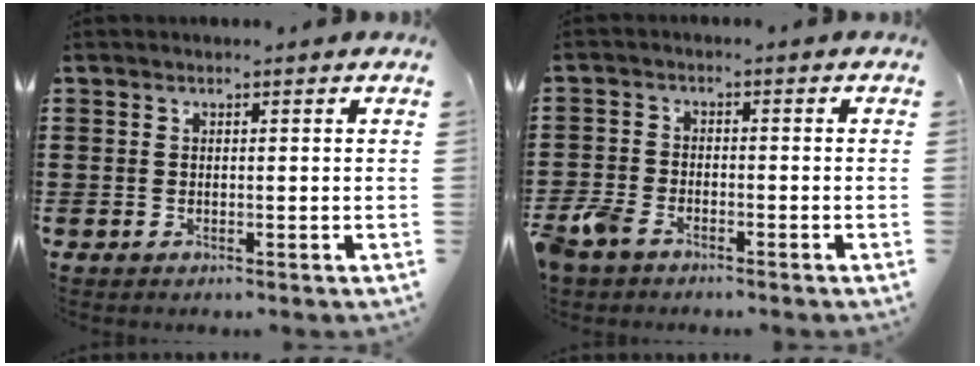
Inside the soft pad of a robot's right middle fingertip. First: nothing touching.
{"total": 3.7, "force": [-3.0, 1.7, 1.3], "torque": [-0.052, -0.005, -0.068]}